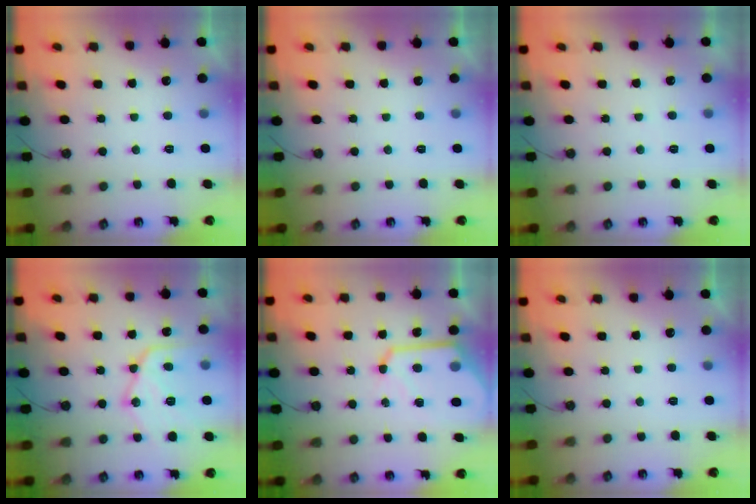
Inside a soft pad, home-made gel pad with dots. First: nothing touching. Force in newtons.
{"total": 0.0}
{"total": 2.9, "press": 2.9, "slide": 0.5}
{"total": 17.0, "press": 17.0, "slide": 1.3}
{"total": 12.0, "press": 11.9, "slide": 1.1}
{"total": 0.0}